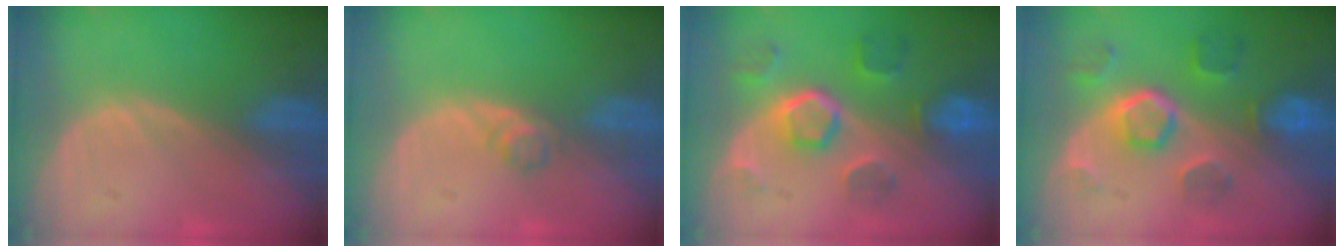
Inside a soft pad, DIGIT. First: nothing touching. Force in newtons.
{"total": 1.6, "press": 1.6, "slide": 0.2}
{"total": 8.6, "press": 7.7, "slide": 3.9}
{"total": 8.6, "press": 7.7, "slide": 3.9}